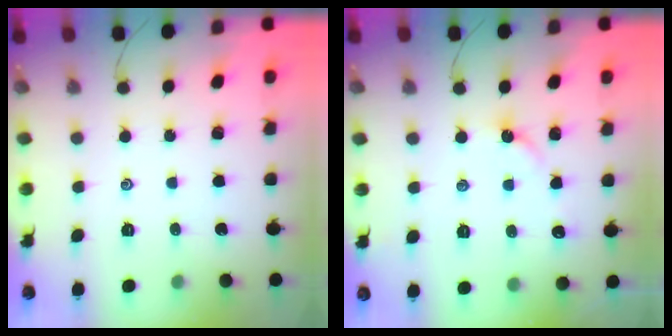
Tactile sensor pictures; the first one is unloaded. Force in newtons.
{"total": 2.9, "press": 2.9, "slide": 0.5}